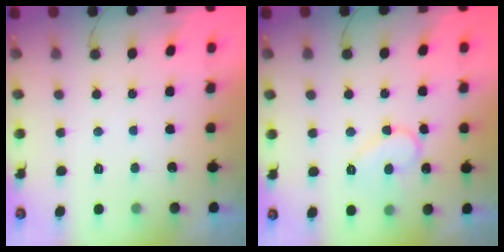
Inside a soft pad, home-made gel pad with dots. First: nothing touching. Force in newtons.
{"total": 10.5, "press": 10.5, "slide": 1.0}